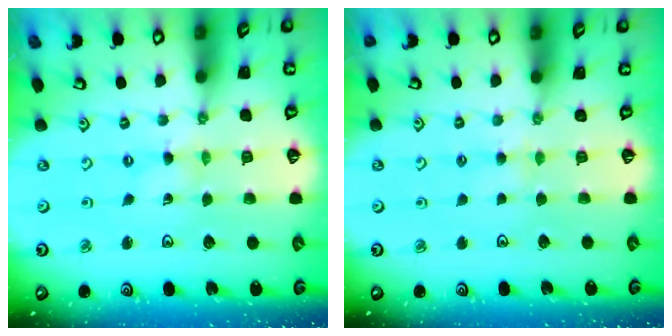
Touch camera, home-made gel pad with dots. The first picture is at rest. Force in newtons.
{"total": 2.9, "press": 2.8, "slide": 0.6}